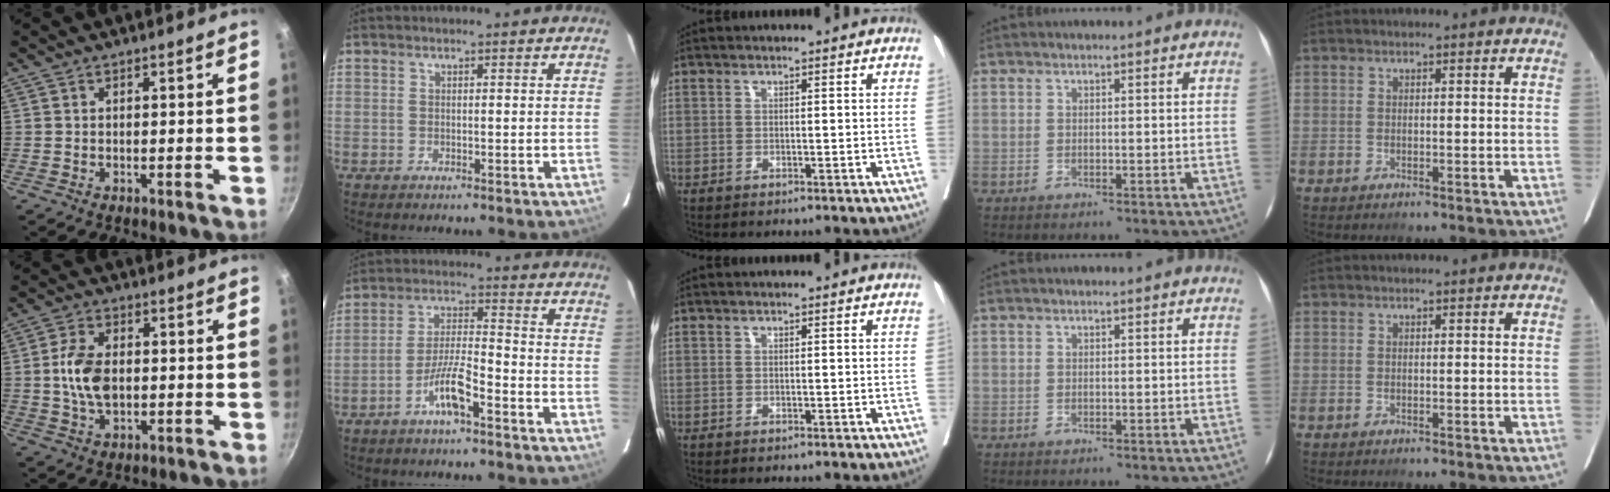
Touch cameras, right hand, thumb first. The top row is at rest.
{"thumb": {"total": 8.6, "force": [0.1, 5.2, 6.8], "torque": [-0.130, 0.004, 0.003]}, "index": {"total": 7.1, "force": [-4.2, 0.9, 5.7], "torque": [-0.116, 0.008, -0.078]}}